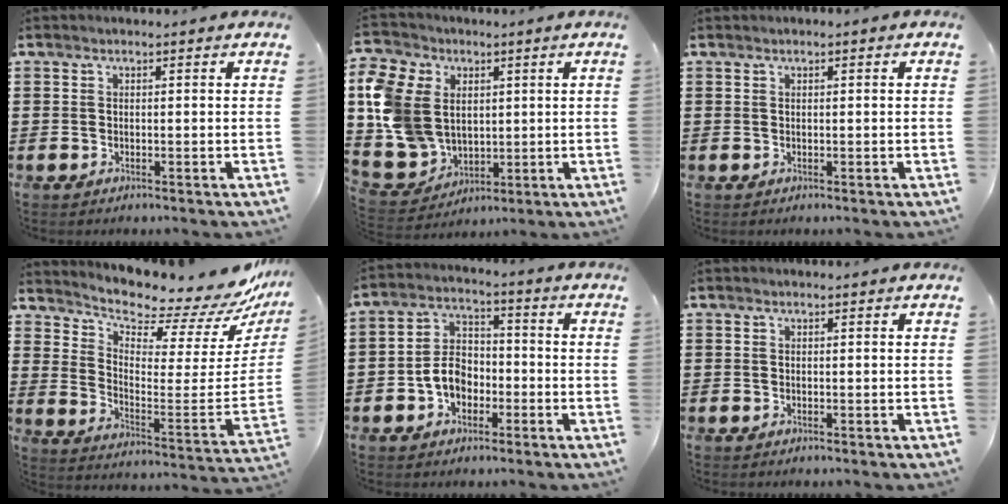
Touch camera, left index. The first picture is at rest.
{"total": 12.4, "force": [2.5, 9.9, 7.1], "torque": [-0.214, 0.005, 0.046]}
{"total": 0.0}
{"total": 6.1, "force": [5.7, 0.8, 1.8], "torque": [-0.047, -0.077, 0.089]}
{"total": 6.0, "force": [-2.2, 4.4, 3.4], "torque": [-0.087, 0.009, -0.049]}
{"total": 0.0}